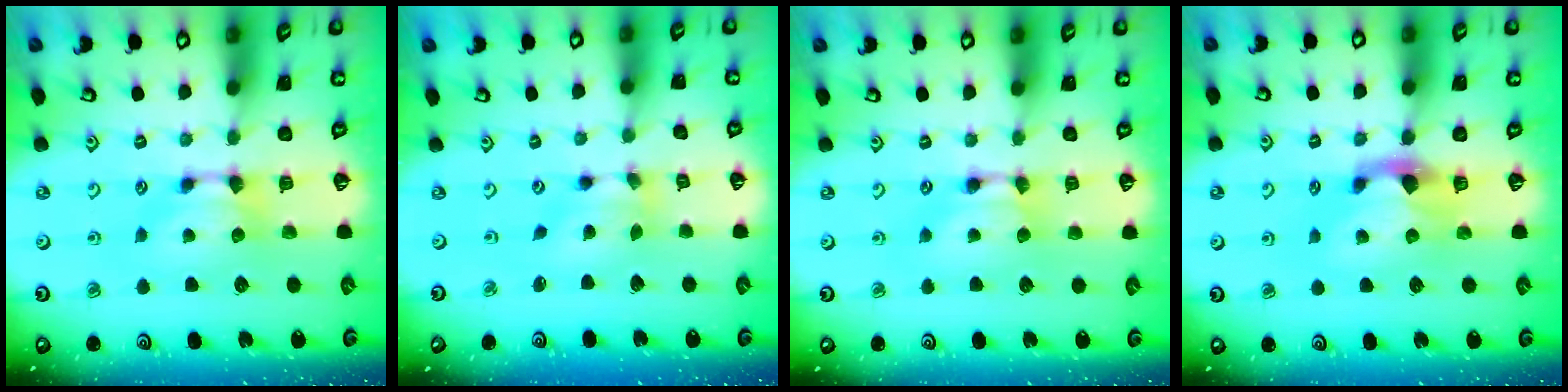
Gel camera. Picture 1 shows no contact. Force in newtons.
{"total": 4.0, "press": 3.6, "slide": 1.9}
{"total": 1.5, "press": 1.5, "slide": 0.2}
{"total": 2.3, "press": 1.9, "slide": 1.2}